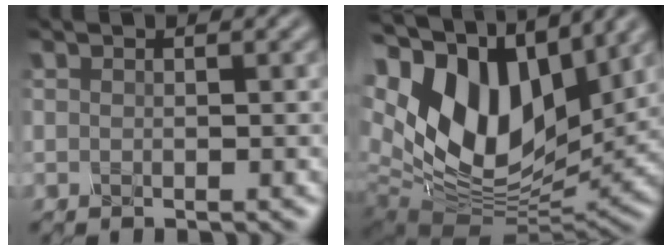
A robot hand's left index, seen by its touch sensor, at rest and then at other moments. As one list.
[{"total": 15.6, "force": [4.6, 9.2, 11.7], "torque": [-0.256, 0.016, 0.095]}]